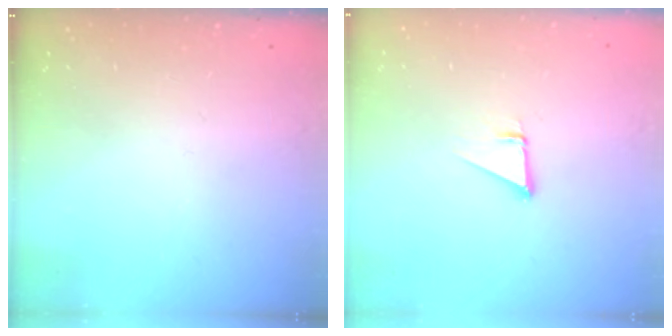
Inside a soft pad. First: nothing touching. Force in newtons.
{"total": 1.9, "press": 1.9, "slide": 0.0}